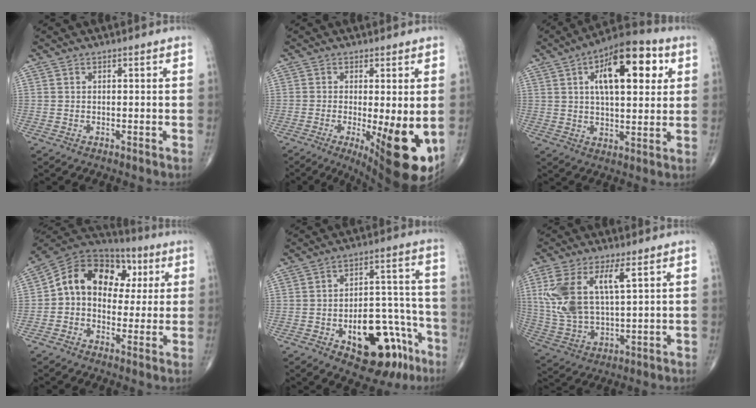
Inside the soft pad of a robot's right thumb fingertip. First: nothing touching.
{"total": 13.7, "force": [-3.1, 3.8, 12.8], "torque": [-0.162, -0.025, -0.031]}
{"total": 17.8, "force": [5.8, 7.9, 14.9], "torque": [-0.198, 0.004, 0.086]}
{"total": 15.6, "force": [2.5, 11.5, 10.3], "torque": [-0.134, 0.039, 0.029]}
{"total": 18.3, "force": [-8.5, 9.5, 13.2], "torque": [-0.142, 0.069, -0.109]}
{"total": 14.3, "force": [4.5, 6.2, 12.1], "torque": [-0.264, -0.009, 0.098]}